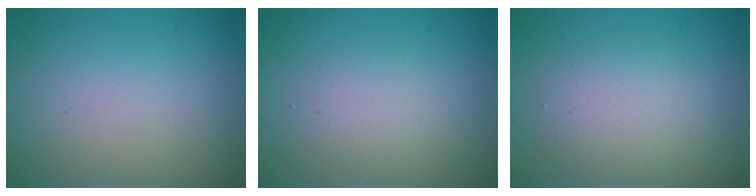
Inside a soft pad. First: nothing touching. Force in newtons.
{"total": 1.9, "press": 1.9, "slide": 0.1}
{"total": 3.6, "press": 3.6, "slide": 0.3}